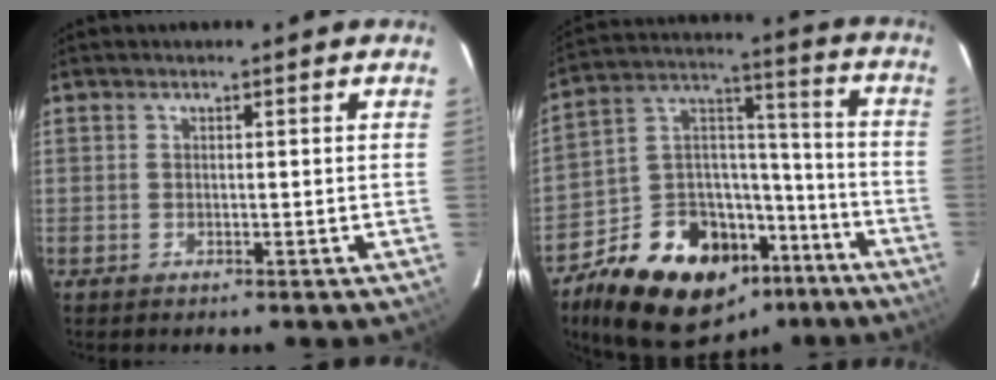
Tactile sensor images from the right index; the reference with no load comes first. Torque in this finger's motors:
{"motor_torque": [1.07, -1.07, 0.87, 0.07]}